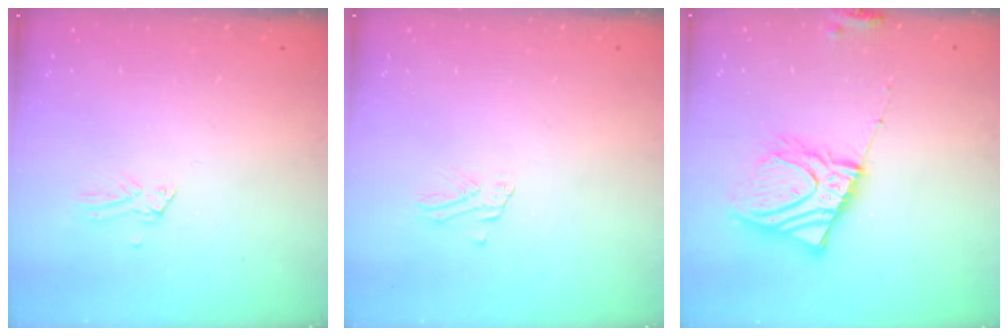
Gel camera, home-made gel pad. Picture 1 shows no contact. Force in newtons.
{"total": 1.2, "press": 1.2, "slide": 0.0}
{"total": 15.9, "press": 15.6, "slide": 3.0}